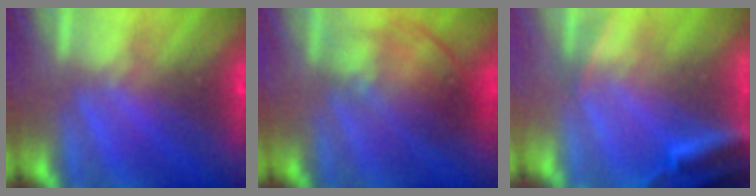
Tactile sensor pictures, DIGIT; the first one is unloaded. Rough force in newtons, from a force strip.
{"total": 7.2}
{"total": 3.5}